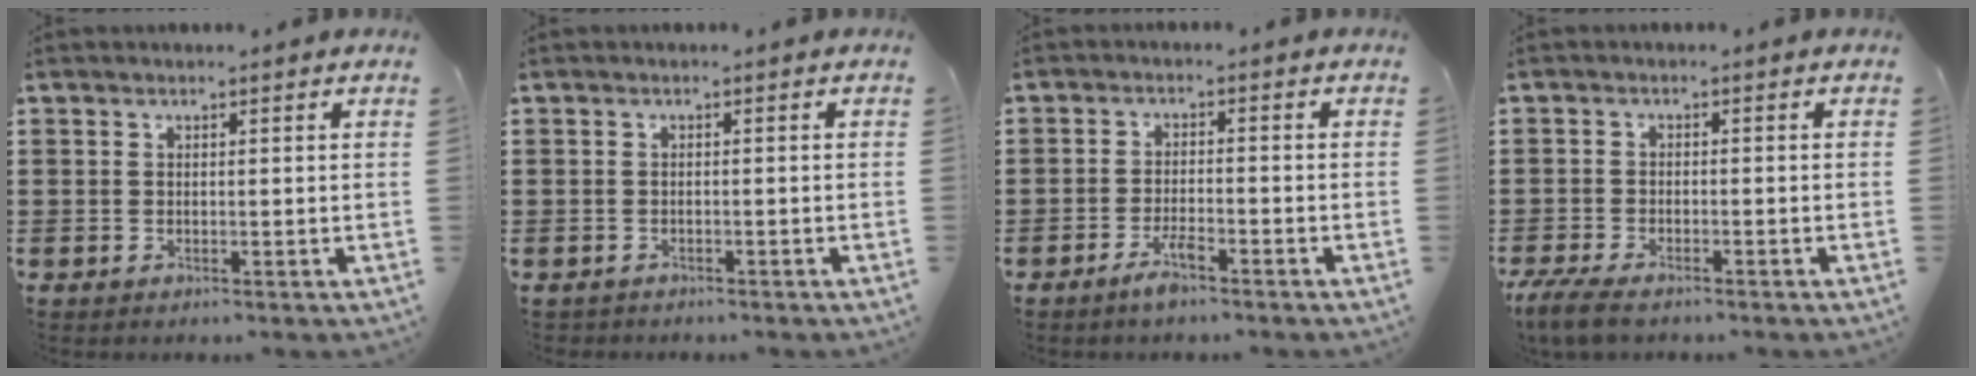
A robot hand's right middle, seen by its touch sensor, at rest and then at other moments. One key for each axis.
{"total": 0.6, "fx": -0.6, "fy": 0.1, "fz": -0.1, "tx": -0.001, "ty": 0.001, "tz": -0.013}
{"total": 3.3, "fx": -2.2, "fy": 0.5, "fz": 2.3, "tx": -0.047, "ty": 0.000, "tz": -0.041}
{"total": 3.4, "fx": -2.8, "fy": 0.6, "fz": 1.7, "tx": -0.058, "ty": -0.011, "tz": -0.063}